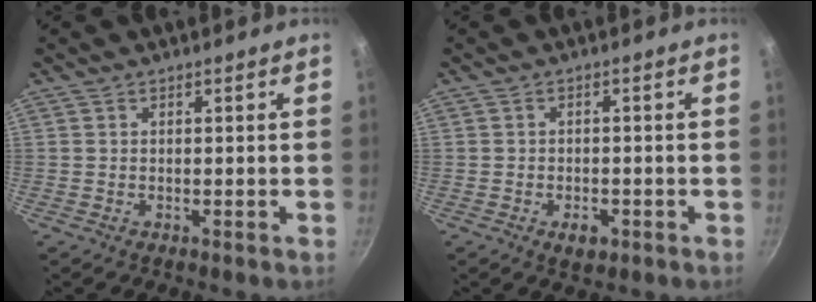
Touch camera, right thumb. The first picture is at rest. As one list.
[{"total": 3.4, "force": [-1.5, 2.1, 2.2], "torque": [-0.029, 0.010, -0.019]}]